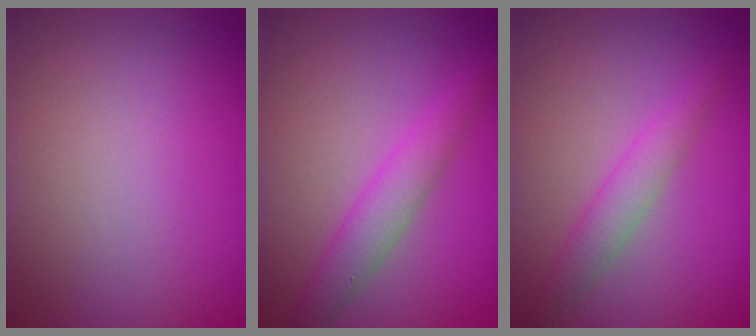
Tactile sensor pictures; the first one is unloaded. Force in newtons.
{"total": 2.8, "press": 2.8, "slide": 0.1}
{"total": 2.5, "press": 2.5, "slide": 0.2}